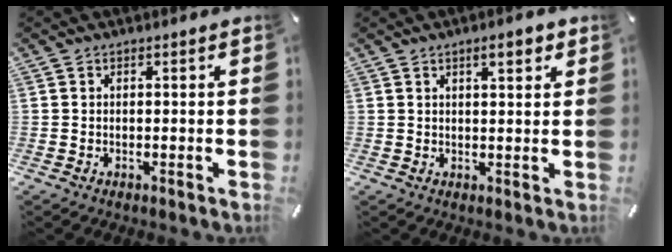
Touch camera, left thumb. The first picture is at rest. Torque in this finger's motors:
{"motor_torque": [0.67, 0.70, 0.40, -0.68, 0.06]}